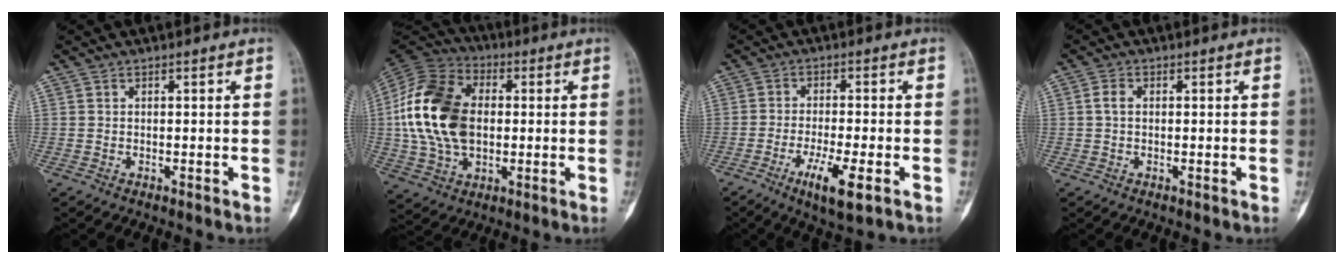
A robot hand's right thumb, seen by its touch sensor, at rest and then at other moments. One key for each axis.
{"total": 20.1, "fx": 0.9, "fy": 13.5, "fz": 14.9, "tx": -0.284, "ty": 0.012, "tz": 0.014}
{"total": 7.7, "fx": -3.4, "fy": 1.6, "fz": 6.8, "tx": -0.129, "ty": -0.004, "tz": -0.056}
{"total": 1.6, "fx": 0.2, "fy": 1.0, "fz": 1.2, "tx": -0.020, "ty": 0.004, "tz": 0.002}